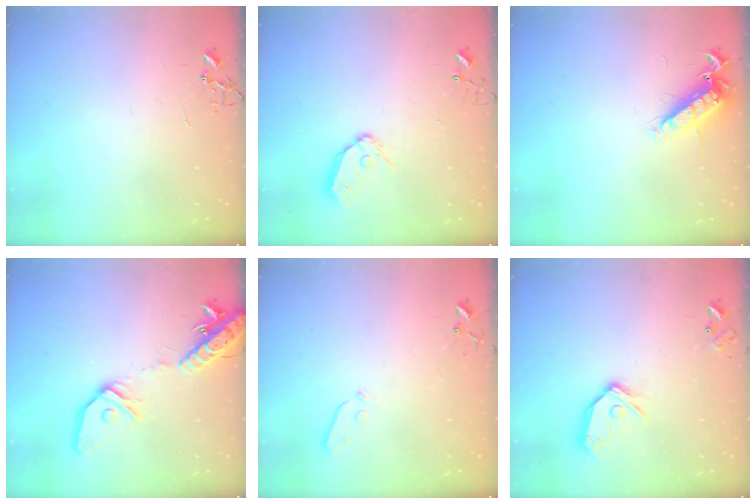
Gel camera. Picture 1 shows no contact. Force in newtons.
{"total": 9.4, "press": 9.3, "slide": 1.1}
{"total": 12.7, "press": 12.6, "slide": 1.2}
{"total": 18.0, "press": 17.6, "slide": 3.9}
{"total": 3.8, "press": 3.7, "slide": 0.6}
{"total": 12.2, "press": 12.1, "slide": 1.4}